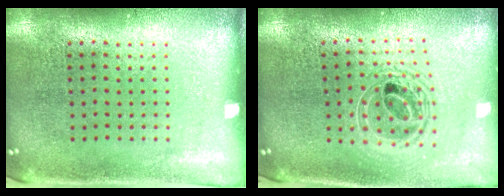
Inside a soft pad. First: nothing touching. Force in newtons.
{"total": 2.0, "press": 1.6, "slide": 1.2}